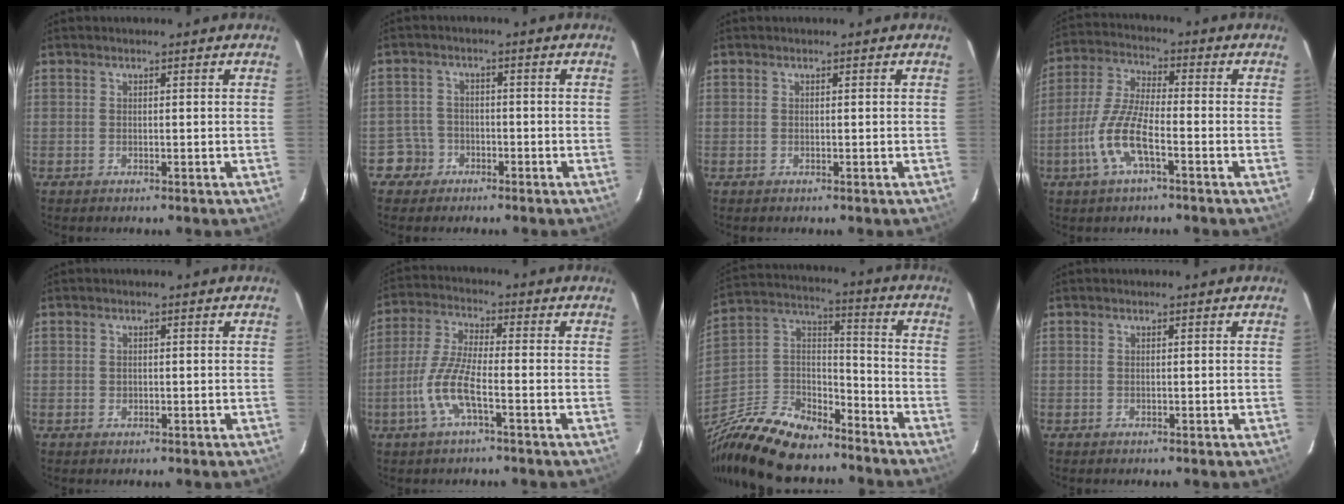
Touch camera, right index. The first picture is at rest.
{"total": 4.3, "force": [-2.3, 3.6, -0.3], "torque": [0.005, 0.022, -0.043]}
{"total": 0.0}
{"total": 10.2, "force": [-4.3, 2.7, 8.8], "torque": [-0.195, -0.002, -0.086]}
{"total": 0.7, "force": [-0.1, 0.7, 0.1], "torque": [0.001, -0.002, -0.001]}
{"total": 8.5, "force": [-3.5, 1.5, 7.6], "torque": [-0.171, -0.002, -0.071]}
{"total": 25.9, "force": [-19.7, 10.9, 12.9], "torque": [-0.295, 0.001, -0.337]}
{"total": 0.0}